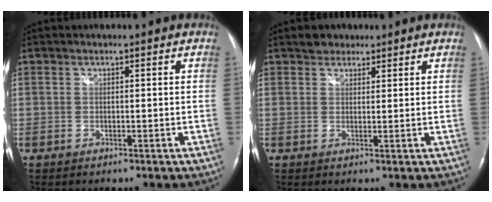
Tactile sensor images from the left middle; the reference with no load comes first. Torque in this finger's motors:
{"motor_torque": [0.18, -0.09, -0.03, 0.01]}